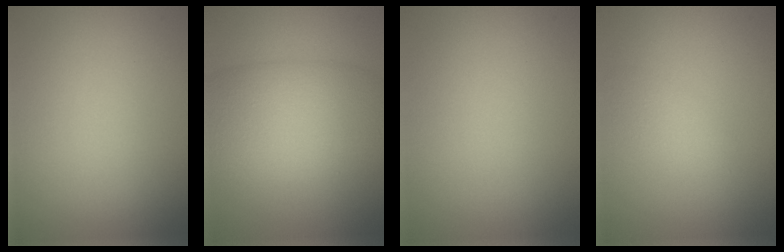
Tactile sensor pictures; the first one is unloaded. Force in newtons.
{"total": 9.2, "press": 9.2, "slide": 0.2}
{"total": 0.0}
{"total": 1.4, "press": 1.4, "slide": 0.1}